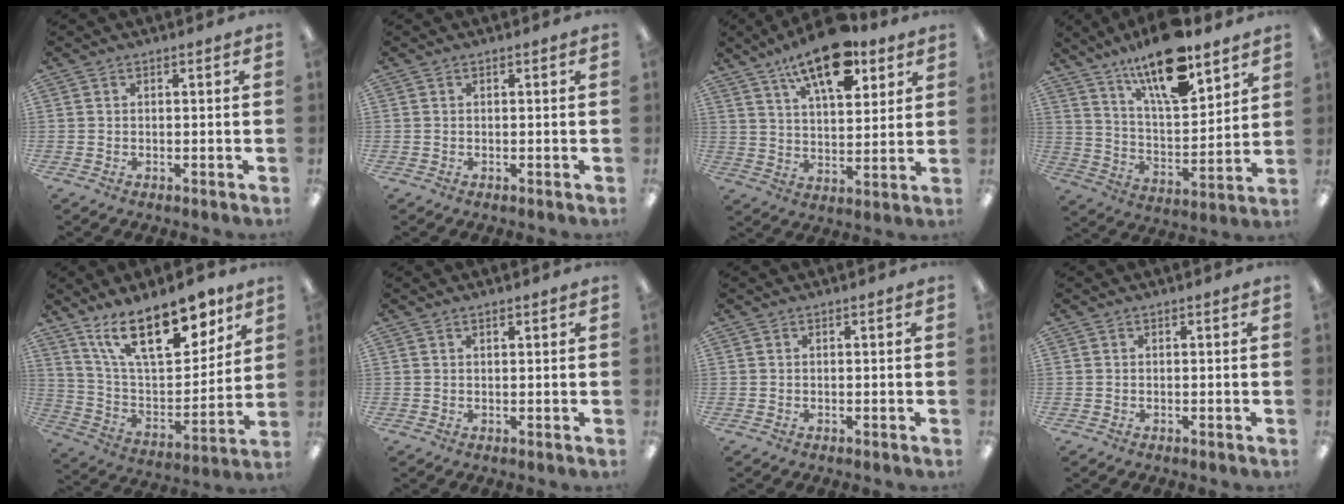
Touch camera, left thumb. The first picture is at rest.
{"total": 0.0}
{"total": 15.8, "force": [10.1, 6.8, 10.1], "torque": [-0.160, -0.043, 0.170]}
{"total": 18.3, "force": [13.6, 5.6, 10.8], "torque": [-0.177, -0.080, 0.226]}
{"total": 21.5, "force": [13.9, 9.3, 13.6], "torque": [-0.224, -0.072, 0.240]}
{"total": 0.9, "force": [0.7, 0.3, 0.5], "torque": [-0.011, 0.000, 0.013]}
{"total": 0.0}
{"total": 0.0}